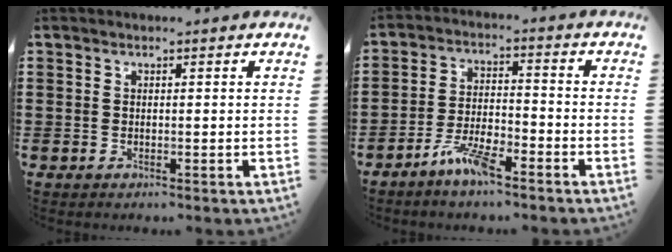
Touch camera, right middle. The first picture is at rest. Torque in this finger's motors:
{"motor_torque": [1.81, 0.33, 0.16, 0.04]}